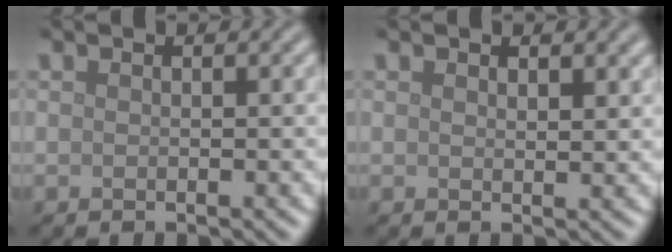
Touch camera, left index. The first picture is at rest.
{"total": 0.9, "force": [0.7, 0.3, 0.4], "torque": [-0.007, -0.002, 0.014]}